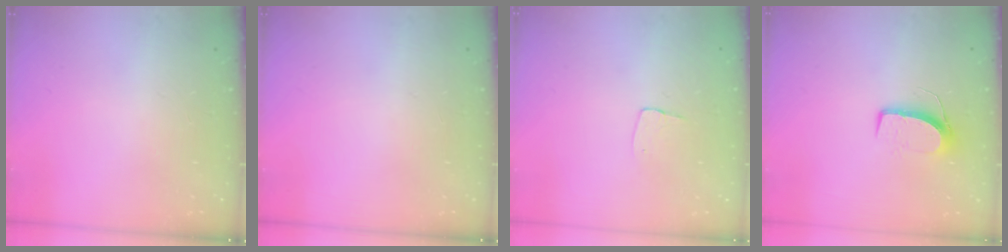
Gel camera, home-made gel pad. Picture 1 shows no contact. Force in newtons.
{"total": 0.0}
{"total": 4.1, "press": 4.1, "slide": 0.3}
{"total": 7.8, "press": 7.8, "slide": 0.5}